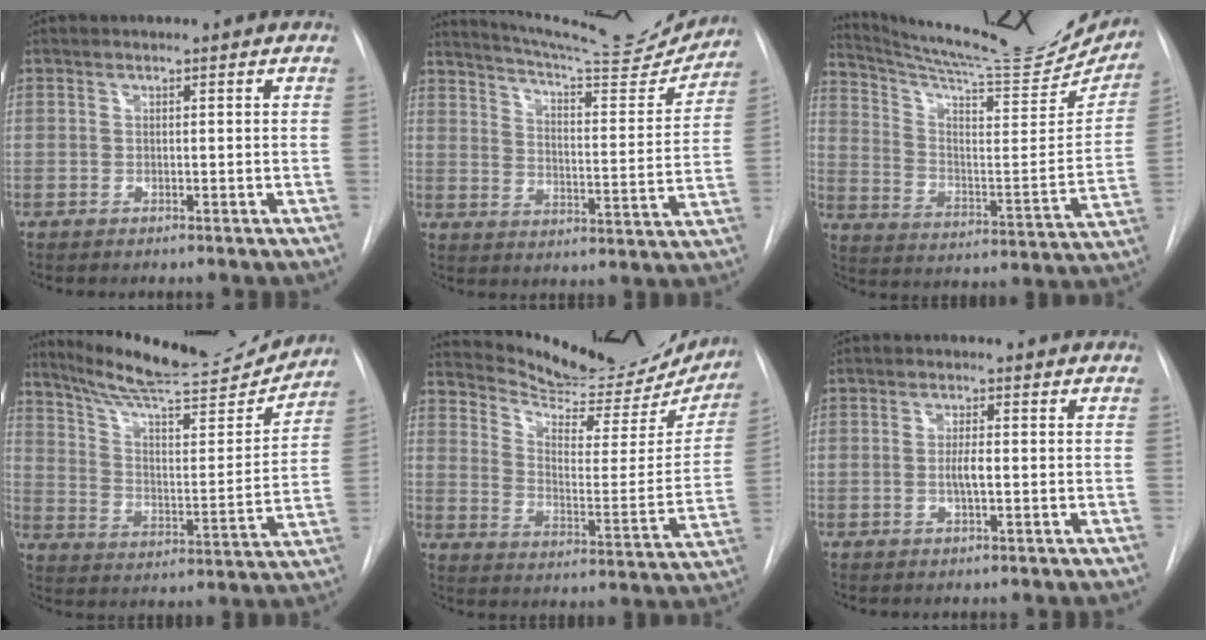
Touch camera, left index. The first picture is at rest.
{"total": 18.7, "force": [17.8, 1.3, 5.6], "torque": [-0.087, -0.056, 0.234]}
{"total": 25.1, "force": [23.0, 2.5, 9.8], "torque": [-0.160, -0.075, 0.319]}
{"total": 20.7, "force": [19.4, 1.9, 6.8], "torque": [-0.112, -0.037, 0.283]}
{"total": 23.9, "force": [22.2, 5.0, 7.2], "torque": [-0.109, -0.066, 0.293]}
{"total": 2.3, "force": [-0.2, 0.3, 2.2], "torque": [-0.044, -0.001, -0.004]}